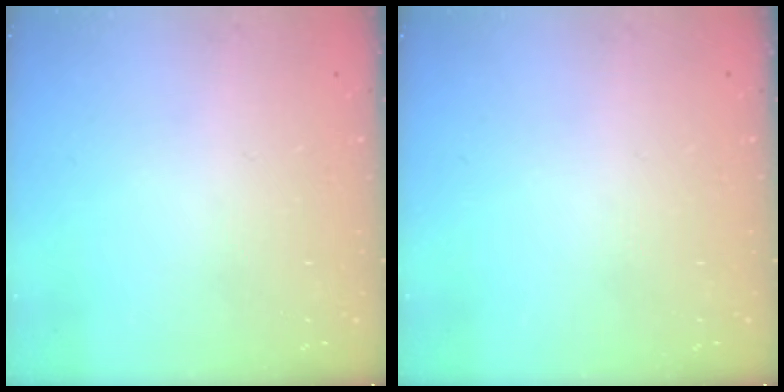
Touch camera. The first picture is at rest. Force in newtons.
{"total": 0.0}